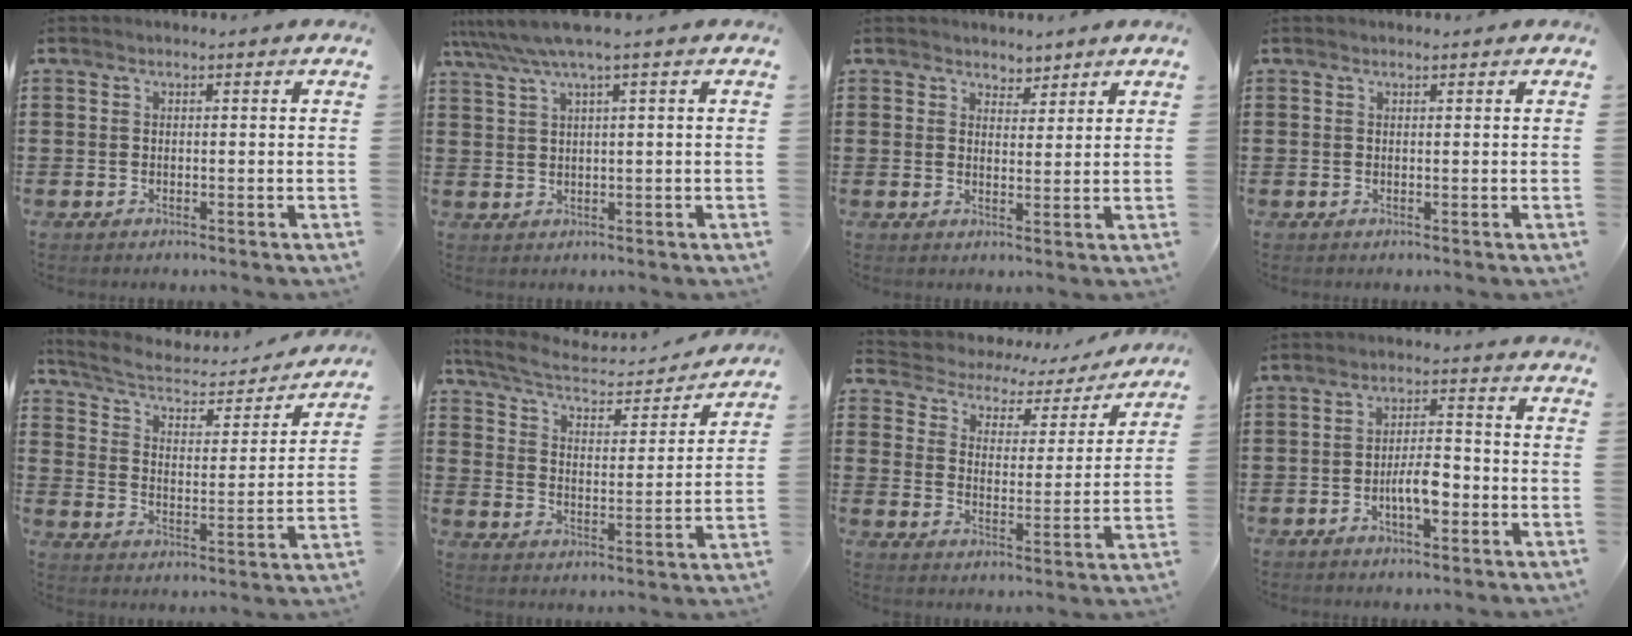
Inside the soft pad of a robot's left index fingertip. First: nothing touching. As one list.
[{"total": 4.0, "force": [2.2, -0.4, 3.3], "torque": [-0.070, -0.007, 0.036]}, {"total": 2.6, "force": [2.3, 1.2, -0.3], "torque": [-0.005, 0.001, 0.043]}, {"total": 0.0}, {"total": 5.3, "force": [4.5, 1.6, 2.3], "torque": [-0.069, -0.027, 0.072]}, {"total": 6.2, "force": [5.3, 1.6, 2.6], "torque": [-0.077, -0.030, 0.088]}, {"total": 2.9, "force": [2.6, 1.2, 0.2], "torque": [-0.028, -0.023, 0.033]}, {"total": 5.4, "force": [-1.8, 2.0, 4.7], "torque": [-0.087, 0.009, -0.035]}]